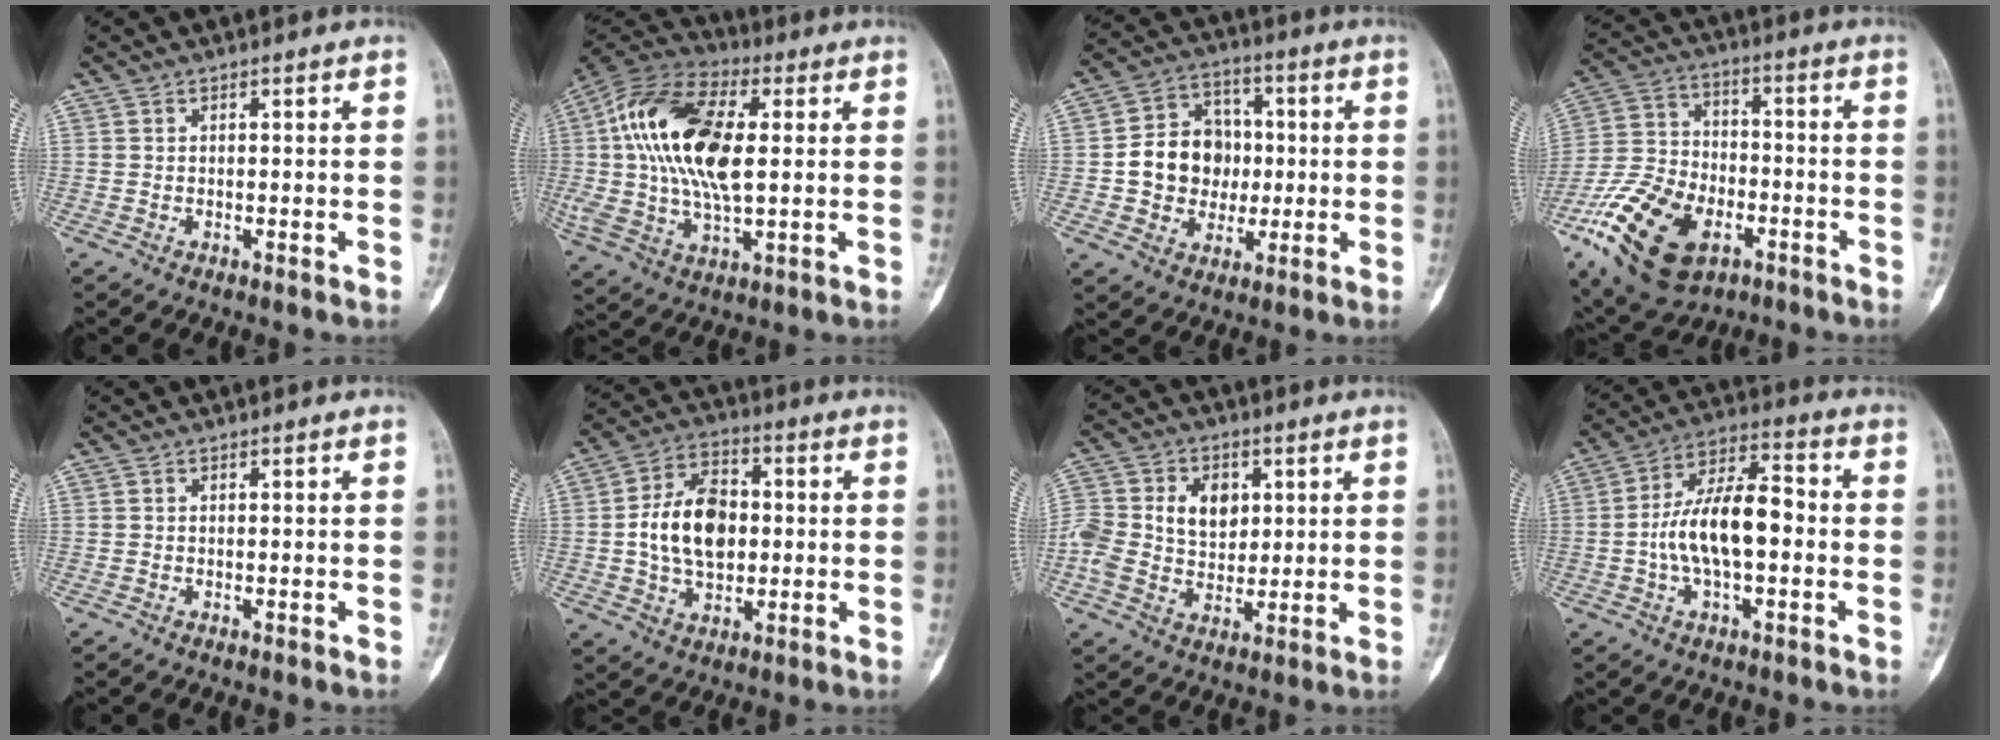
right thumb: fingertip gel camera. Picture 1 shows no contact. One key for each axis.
{"total": 20.4, "fx": 3.0, "fy": 10.0, "fz": 17.6, "tx": -0.357, "ty": 0.009, "tz": 0.045}
{"total": 12.5, "fx": -0.3, "fy": 10.8, "fz": 6.4, "tx": -0.063, "ty": 0.024, "tz": -0.005}
{"total": 20.8, "fx": -8.9, "fy": 12.3, "fz": 14.2, "tx": -0.266, "ty": 0.029, "tz": -0.154}
{"total": 0.0}
{"total": 13.8, "fx": 0.2, "fy": 9.0, "fz": 10.4, "tx": -0.163, "ty": 0.015, "tz": 0.004}
{"total": 14.6, "fx": 2.2, "fy": 11.0, "fz": 9.3, "tx": -0.178, "ty": 0.009, "tz": 0.043}
{"total": 14.0, "fx": -1.4, "fy": 6.4, "fz": 12.4, "tx": -0.220, "ty": 0.038, "tz": -0.032}